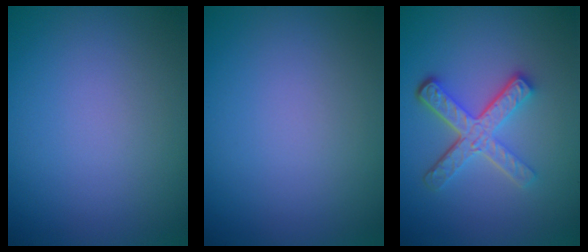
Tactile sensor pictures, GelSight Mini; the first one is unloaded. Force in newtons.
{"total": 0.0}
{"total": 4.9, "press": 3.5, "slide": 3.4}